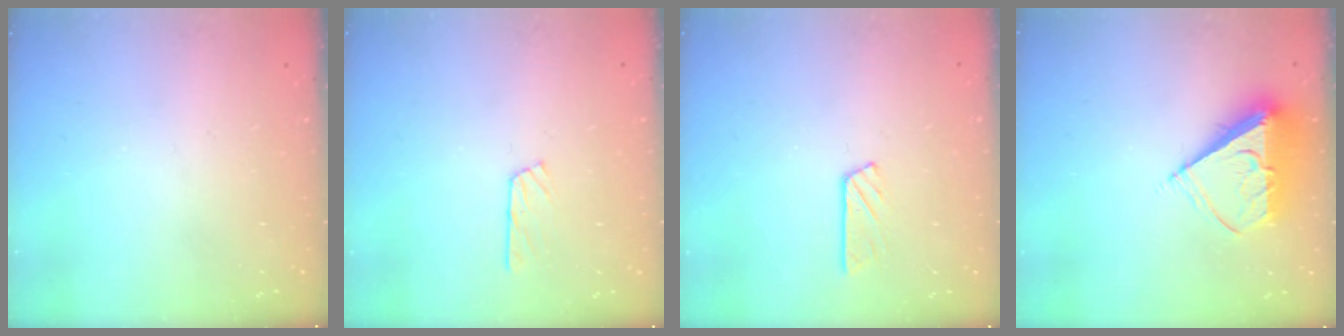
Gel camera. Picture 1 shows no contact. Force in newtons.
{"total": 5.8, "press": 5.8, "slide": 0.4}
{"total": 4.1, "press": 4.1, "slide": 0.4}
{"total": 8.7, "press": 8.6, "slide": 1.3}